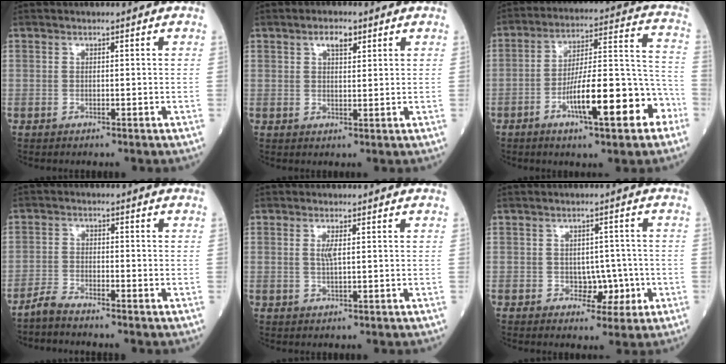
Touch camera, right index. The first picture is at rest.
{"total": 3.1, "force": [1.8, 1.2, 2.2], "torque": [-0.041, 0.003, 0.030]}
{"total": 15.8, "force": [-7.2, 3.2, 13.6], "torque": [-0.215, 0.023, -0.107]}
{"total": 2.9, "force": [-2.9, -0.1, 0.7], "torque": [-0.019, -0.011, -0.060]}
{"total": 1.7, "force": [0.3, 0.2, 1.7], "torque": [-0.039, -0.001, 0.006]}
{"total": 4.2, "force": [-1.2, 3.0, 2.7], "torque": [-0.025, 0.010, -0.012]}